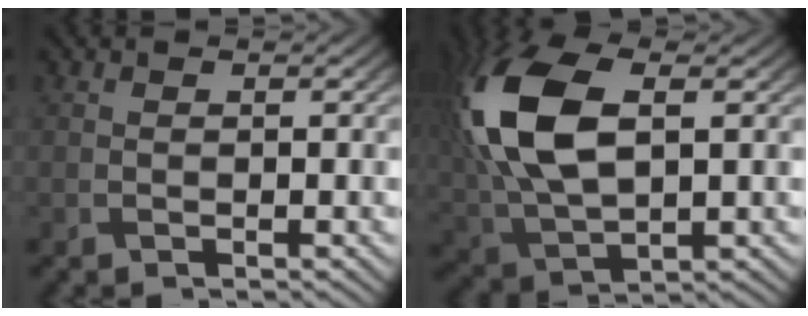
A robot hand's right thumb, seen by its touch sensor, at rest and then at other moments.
{"total": 14.8, "force": [3.1, 7.9, 12.1], "torque": [-0.296, 0.006, 0.061]}